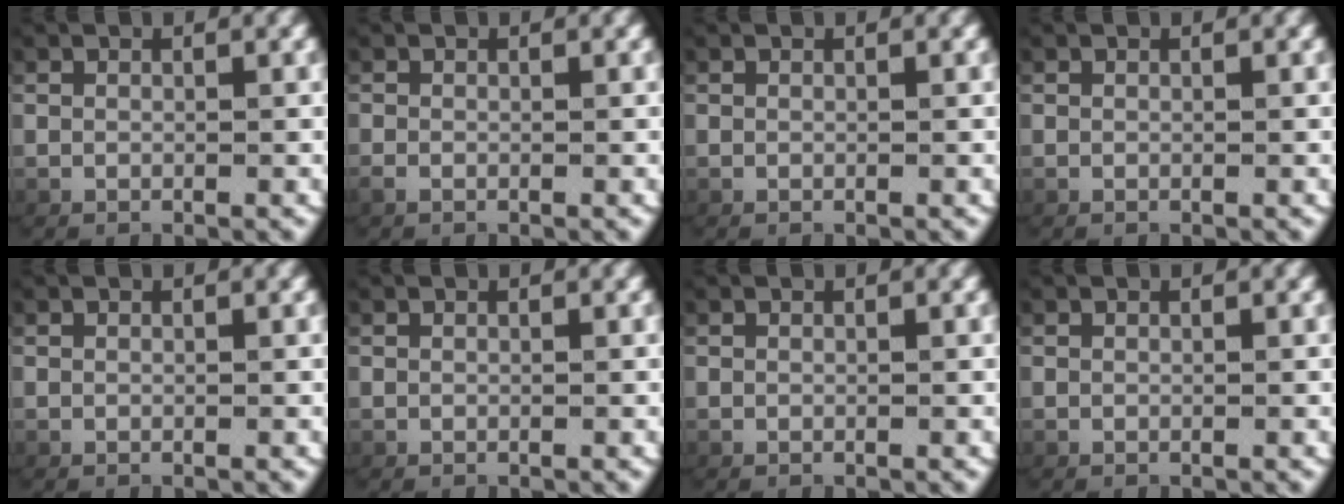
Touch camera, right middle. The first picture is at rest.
{"total": 0.7, "force": [-0.5, 0.3, 0.4], "torque": [-0.015, -0.001, -0.006]}
{"total": 0.0}
{"total": 0.0}
{"total": 0.0}
{"total": 0.0}
{"total": 0.0}
{"total": 0.0}